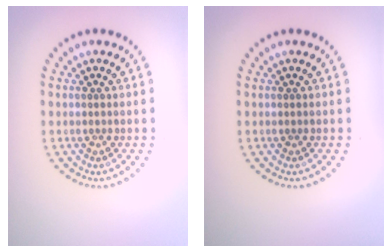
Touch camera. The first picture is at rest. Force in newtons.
{"total": 0.0}